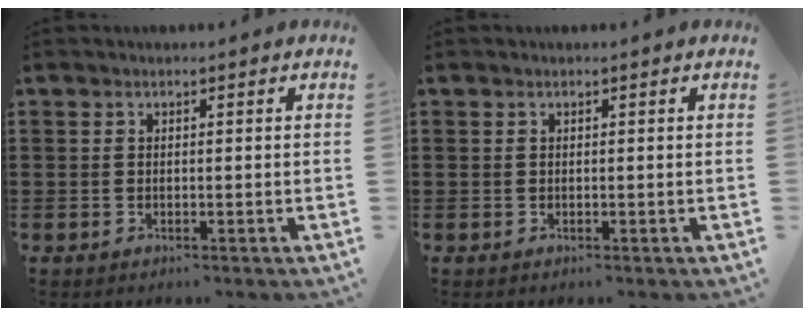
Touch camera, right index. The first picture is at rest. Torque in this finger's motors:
{"motor_torque": [-0.19, 0.01, -0.01, -0.01]}